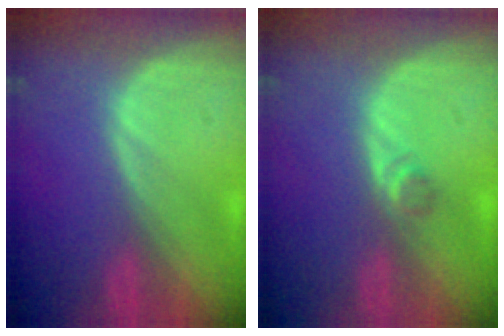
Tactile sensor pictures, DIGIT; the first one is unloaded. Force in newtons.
{"total": 1.6, "press": 1.4, "slide": 0.8}